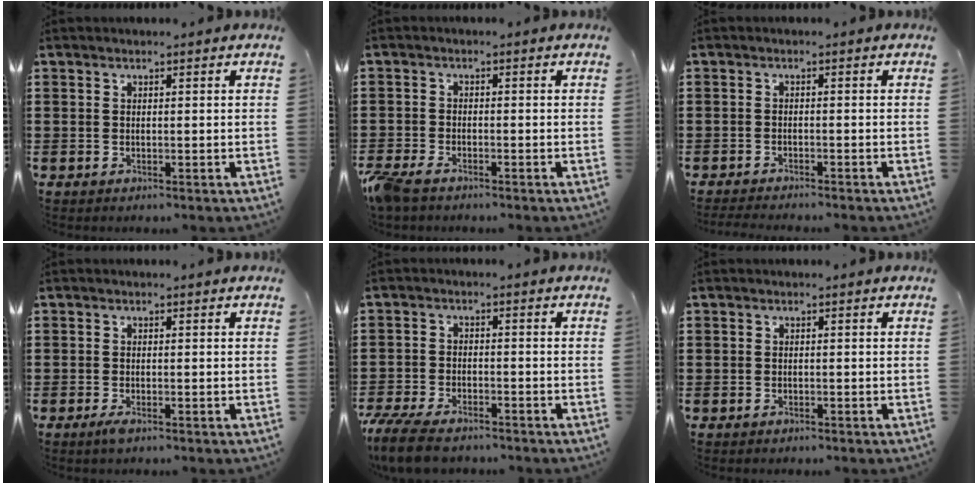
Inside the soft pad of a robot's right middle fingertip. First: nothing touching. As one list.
[{"total": 3.0, "force": [-2.6, 0.7, 1.3], "torque": [-0.052, -0.008, -0.060]}, {"total": 1.7, "force": [-1.6, -0.1, 0.3], "torque": [-0.006, 0.001, -0.033]}, {"total": 1.1, "force": [-0.6, 0.2, 0.9], "torque": [-0.027, -0.007, -0.013]}, {"total": 5.7, "force": [-4.9, 1.3, 2.4], "torque": [-0.063, -0.001, -0.100]}, {"total": 0.7, "force": [-0.5, 0.4, -0.1], "torque": [0.001, 0.003, -0.013]}]